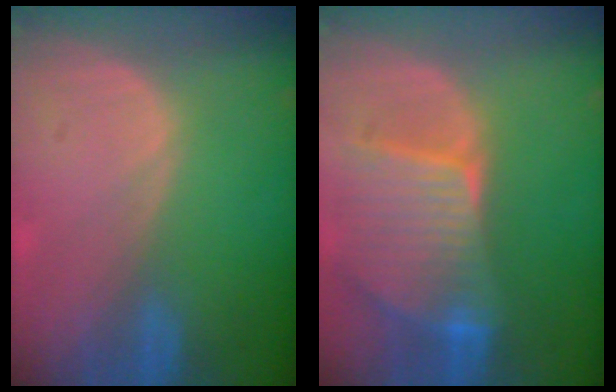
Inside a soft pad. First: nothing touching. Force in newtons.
{"total": 9.4, "press": 8.3, "slide": 4.5}